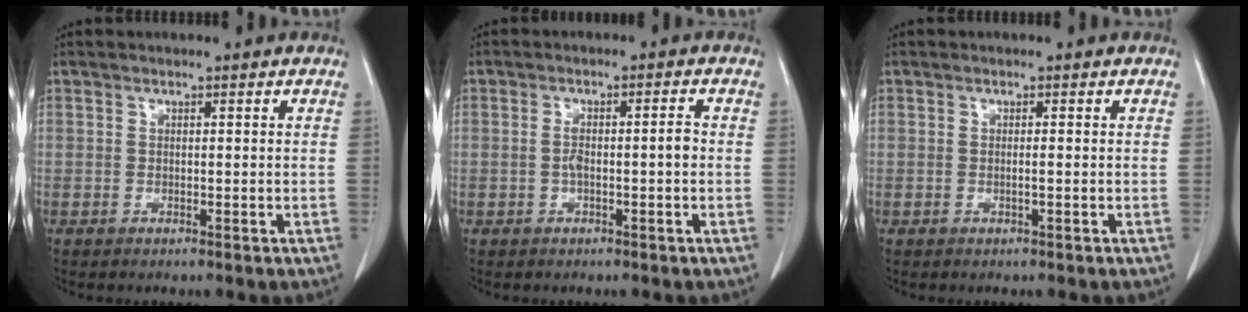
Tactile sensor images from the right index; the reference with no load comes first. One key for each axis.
{"total": 3.3, "fx": -0.6, "fy": 0.6, "fz": 3.2, "tx": -0.060, "ty": 0.007, "tz": -0.008}
{"total": 0.7, "fx": -0.2, "fy": -0.2, "fz": 0.6, "tx": -0.010, "ty": 0.000, "tz": -0.003}